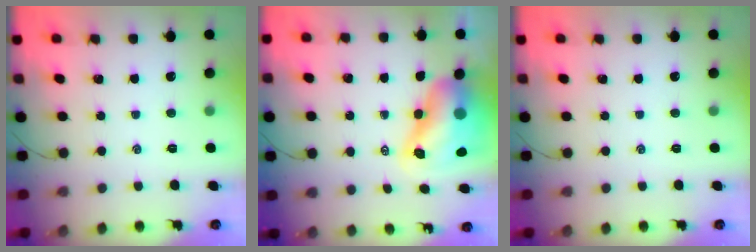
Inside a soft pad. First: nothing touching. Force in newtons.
{"total": 12.0, "press": 11.5, "slide": 3.6}
{"total": 0.0}